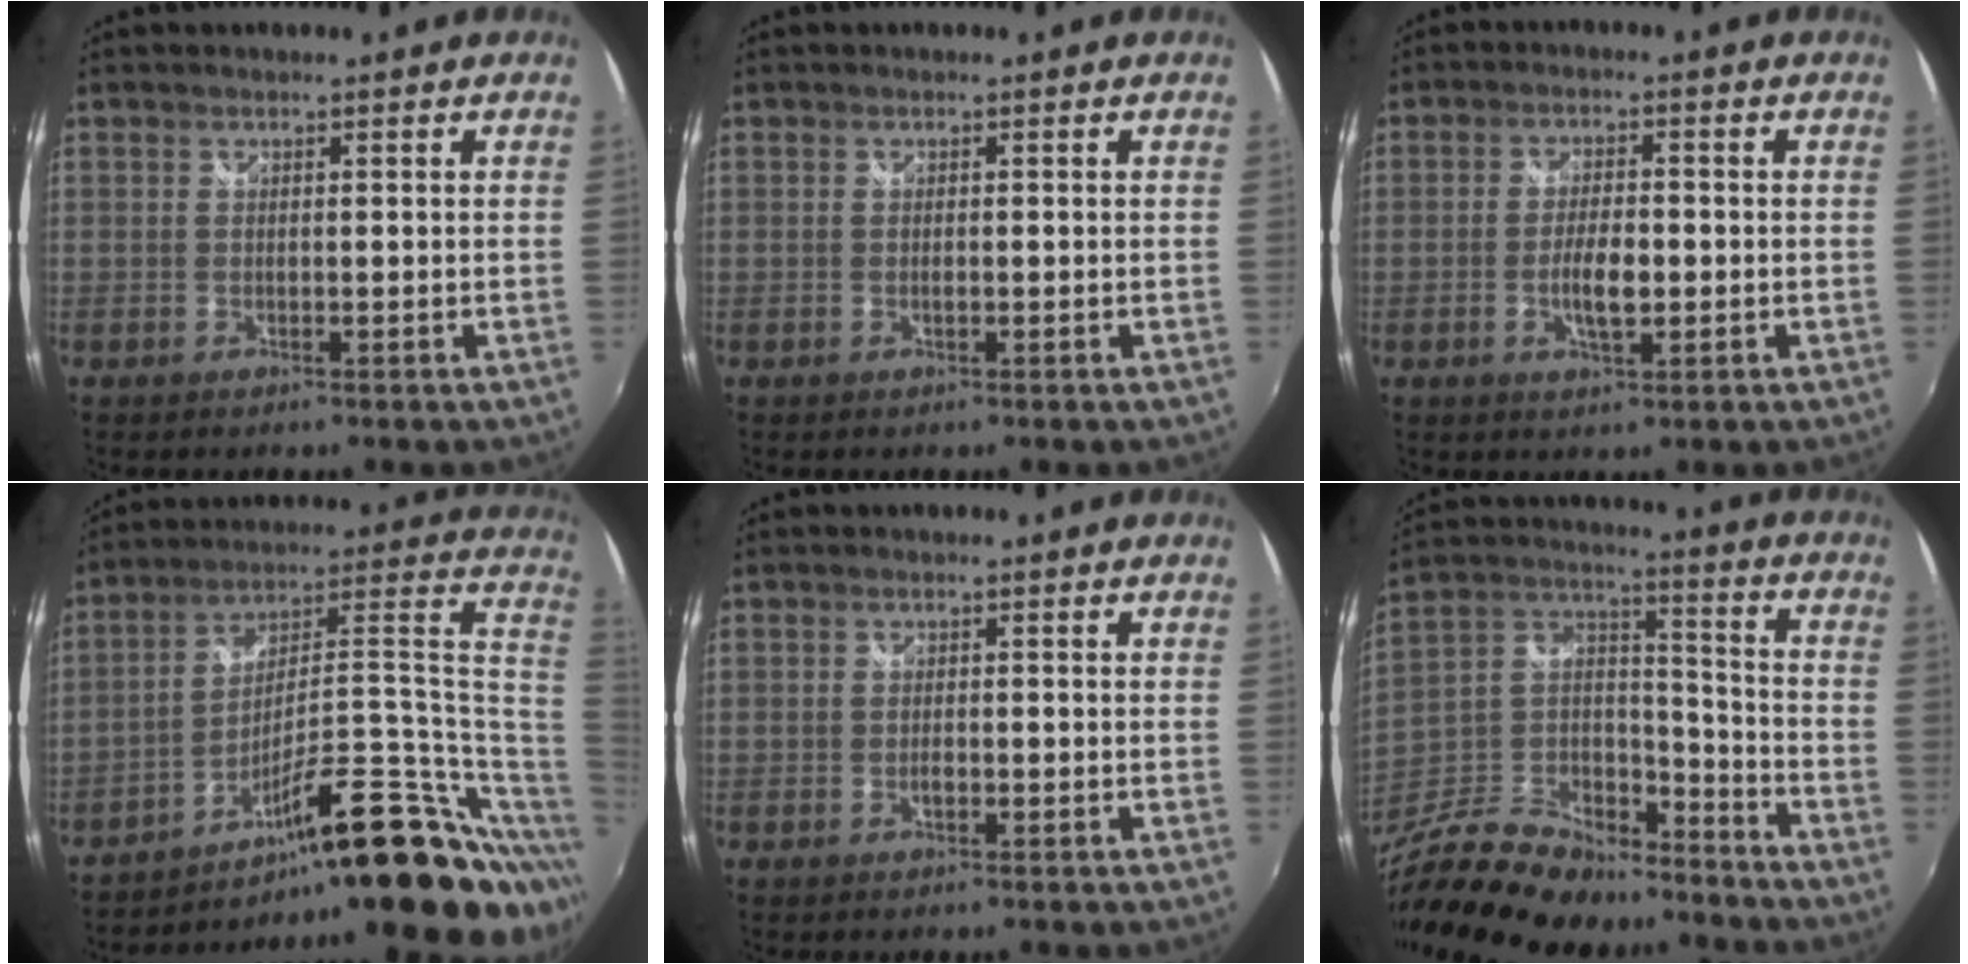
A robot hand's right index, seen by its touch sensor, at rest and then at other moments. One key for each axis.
{"total": 0.6, "fx": -0.1, "fy": 0.3, "fz": 0.5, "tx": -0.009, "ty": -0.001, "tz": -0.003}
{"total": 5.4, "fx": -1.2, "fy": 2.0, "fz": 4.8, "tx": -0.097, "ty": -0.001, "tz": -0.022}
{"total": 23.4, "fx": -9.2, "fy": 7.3, "fz": 20.2, "tx": -0.262, "ty": 0.030, "tz": -0.136}
{"total": 1.0, "fx": -0.4, "fy": 0.6, "fz": 0.7, "tx": -0.013, "ty": 0.000, "tz": -0.008}
{"total": 24.9, "fx": -18.9, "fy": 11.0, "fz": 11.9, "tx": -0.267, "ty": 0.019, "tz": -0.314}